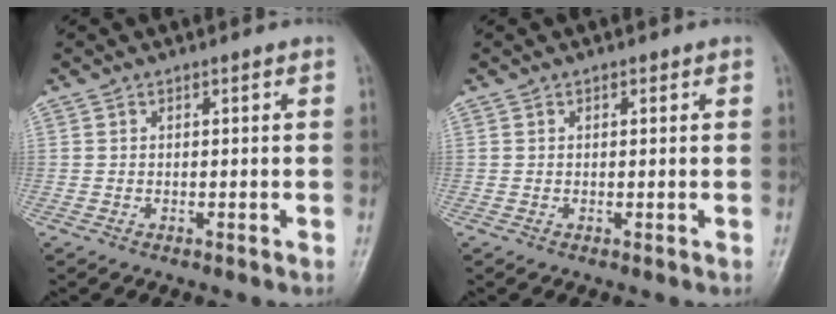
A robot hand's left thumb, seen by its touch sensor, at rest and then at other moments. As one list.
[{"total": 0.5, "force": [0.3, 0.4, 0.3], "torque": [-0.001, -0.001, 0.002]}]